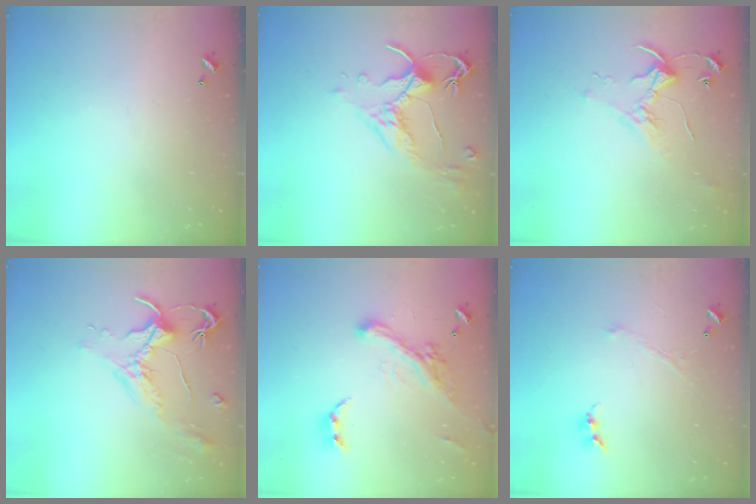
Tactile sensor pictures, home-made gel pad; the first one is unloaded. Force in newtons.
{"total": 2.5, "press": 2.1, "slide": 1.3}
{"total": 2.1, "press": 2.1, "slide": 0.1}
{"total": 1.6, "press": 1.5, "slide": 0.7}
{"total": 4.6, "press": 4.4, "slide": 1.4}
{"total": 1.0, "press": 0.9, "slide": 0.4}